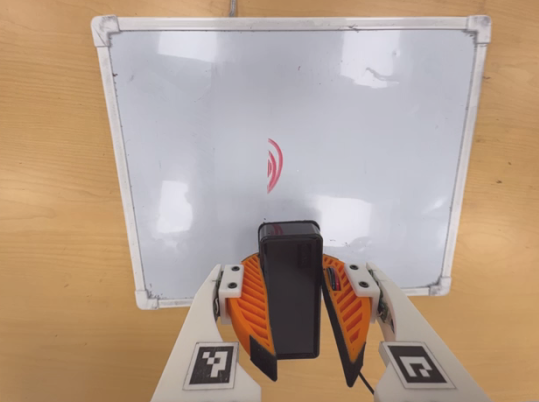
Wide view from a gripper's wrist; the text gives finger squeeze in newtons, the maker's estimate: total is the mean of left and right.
{"total": 11.3, "left": 10.4, "right": 12.2}